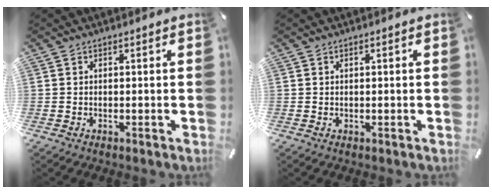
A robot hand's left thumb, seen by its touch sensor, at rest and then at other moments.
{"total": 0.0}